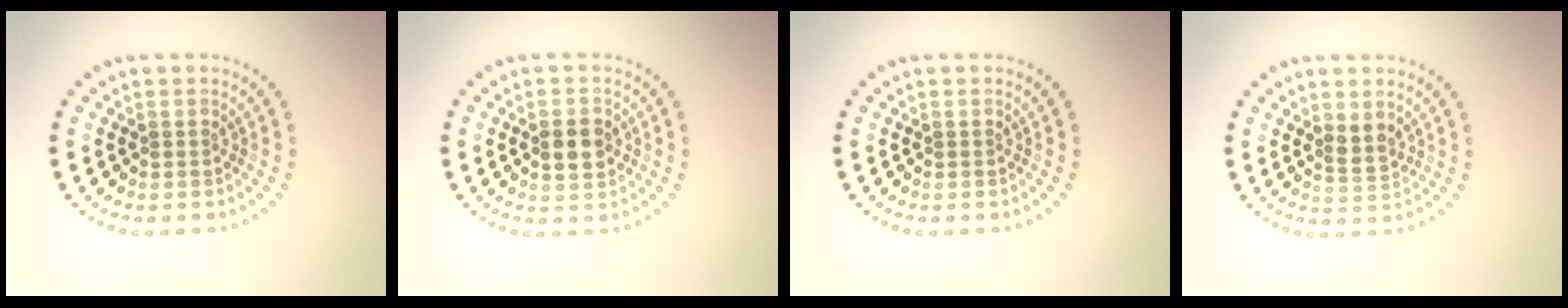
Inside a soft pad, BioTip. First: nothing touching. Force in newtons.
{"total": 2.8, "press": 2.8, "slide": 0.2}
{"total": 0.0}
{"total": 1.7, "press": 1.6, "slide": 0.7}